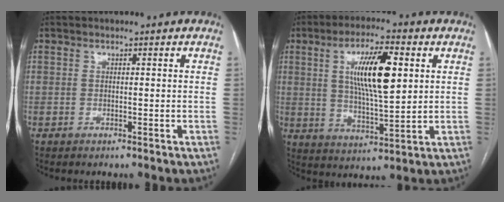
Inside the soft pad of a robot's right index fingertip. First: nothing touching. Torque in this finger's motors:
{"motor_torque": [0.43, 0.16, 0.33, 0.11]}